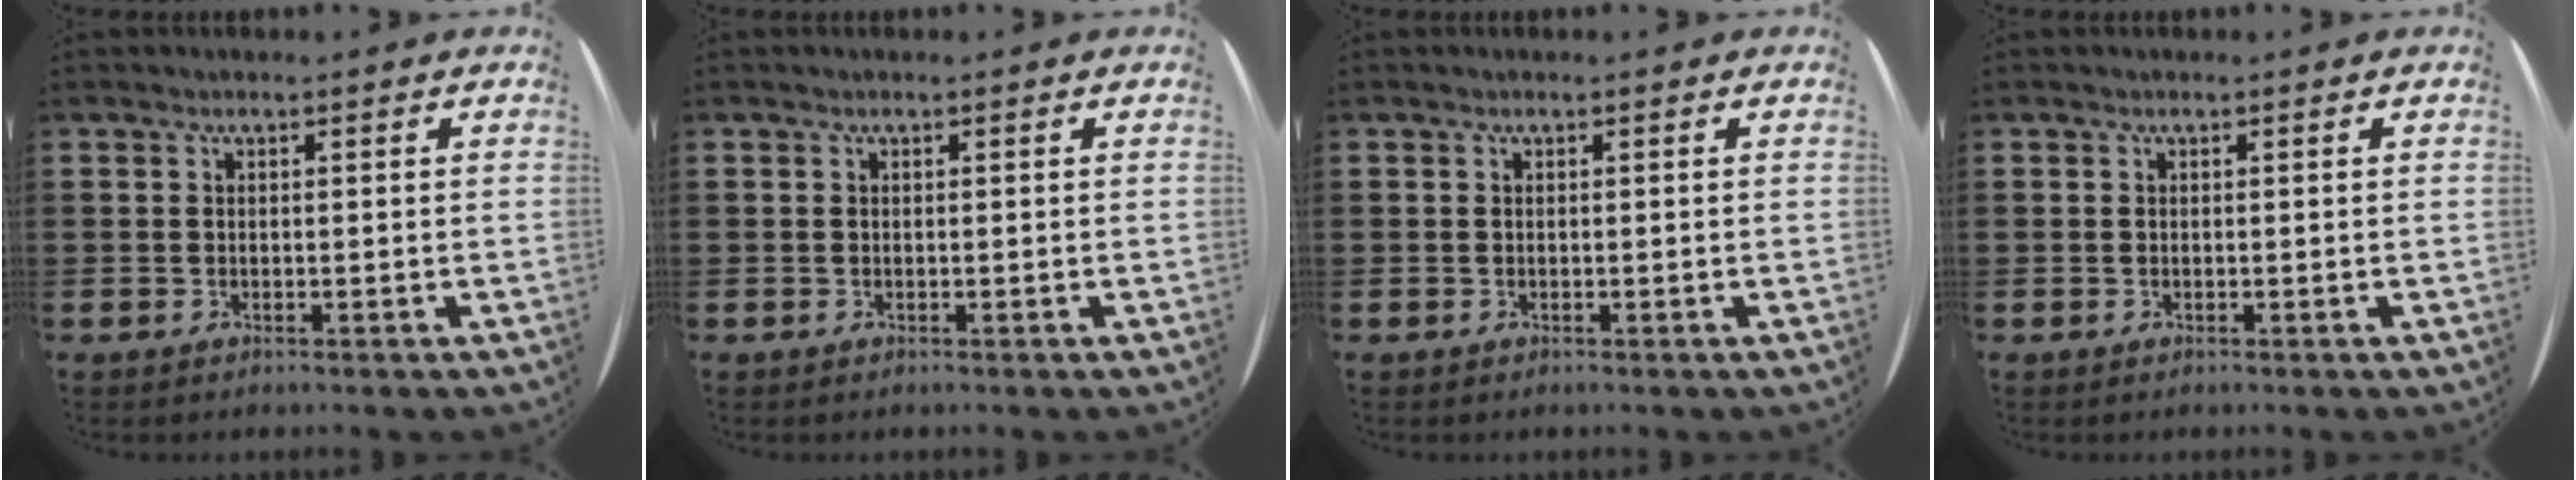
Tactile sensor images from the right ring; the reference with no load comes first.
{"total": 0.0}
{"total": 0.0}
{"total": 0.0}